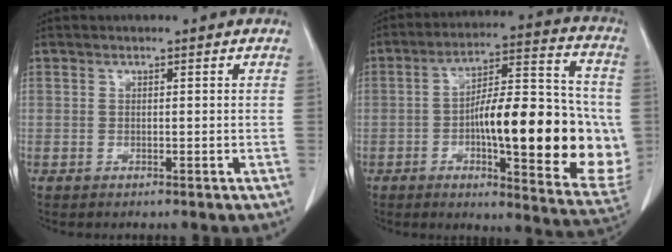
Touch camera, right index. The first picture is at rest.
{"total": 24.1, "force": [-2.9, 5.6, 23.2], "torque": [-0.284, 0.019, -0.032]}